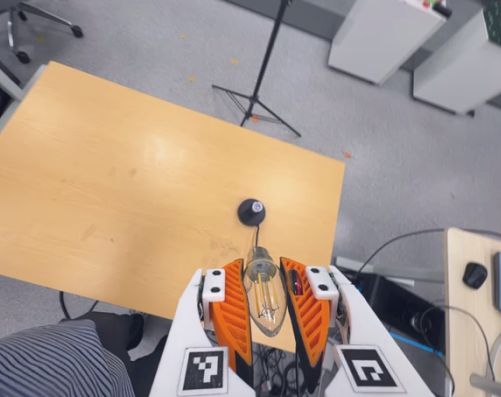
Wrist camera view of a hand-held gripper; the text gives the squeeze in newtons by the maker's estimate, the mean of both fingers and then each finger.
{"total": 19.8, "left": 20.3, "right": 19.3}